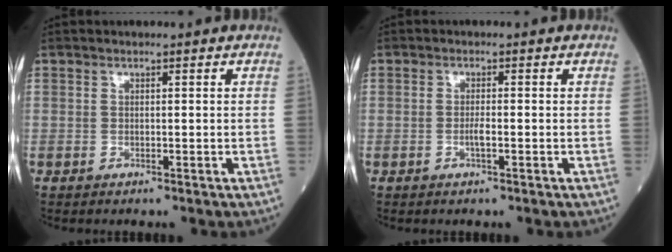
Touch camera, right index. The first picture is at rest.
{"total": 1.6, "force": [-0.5, 0.2, 1.5], "torque": [-0.032, -0.001, -0.009]}